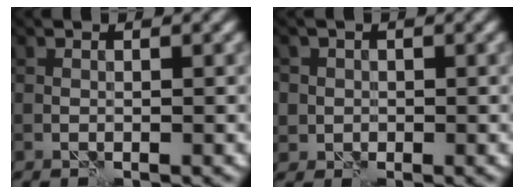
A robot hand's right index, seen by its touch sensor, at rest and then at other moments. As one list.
[{"total": 2.6, "force": [0.2, 2.5, 0.6], "torque": [0.004, 0.011, -0.005]}]